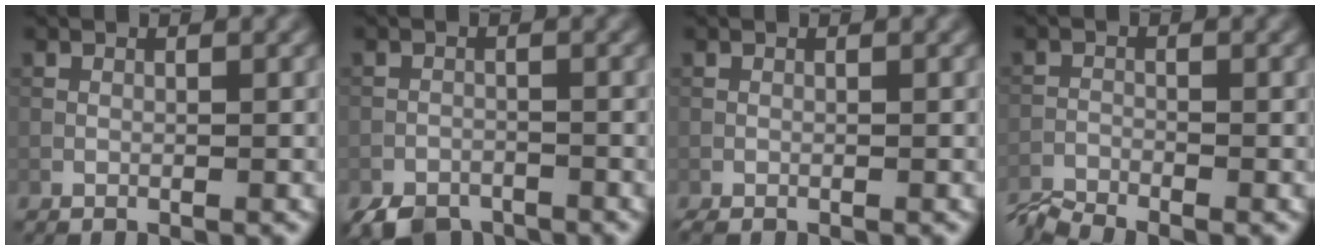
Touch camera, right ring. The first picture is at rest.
{"total": 4.2, "force": [-3.5, 2.0, 1.4], "torque": [-0.020, -0.011, -0.063]}
{"total": 0.9, "force": [-0.9, 0.2, 0.3], "torque": [-0.005, -0.003, -0.011]}
{"total": 3.7, "force": [-3.5, 0.2, 1.1], "torque": [-0.031, -0.017, -0.075]}